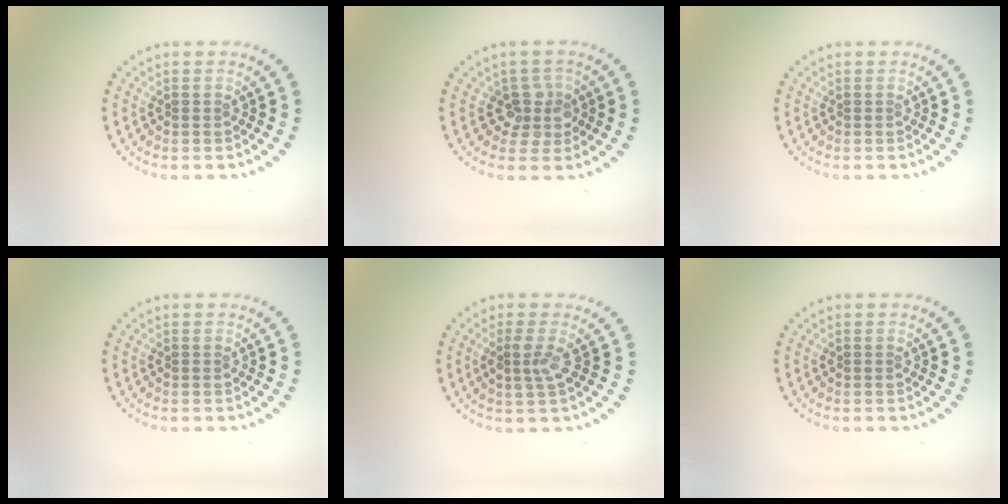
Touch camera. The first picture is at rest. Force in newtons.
{"total": 2.6, "press": 2.2, "slide": 1.5}
{"total": 0.0}
{"total": 0.0}
{"total": 2.0, "press": 1.7, "slide": 0.9}
{"total": 0.0}